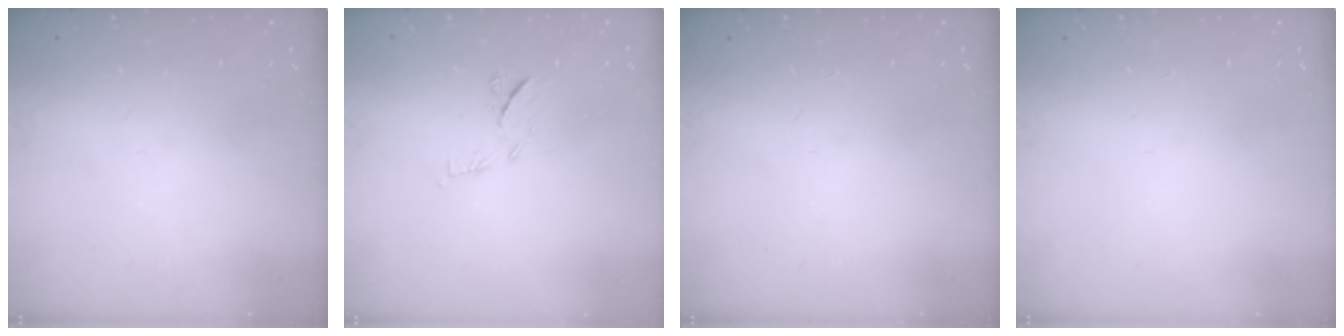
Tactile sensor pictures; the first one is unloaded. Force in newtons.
{"total": 6.2, "press": 6.2, "slide": 0.7}
{"total": 0.0}
{"total": 0.0}